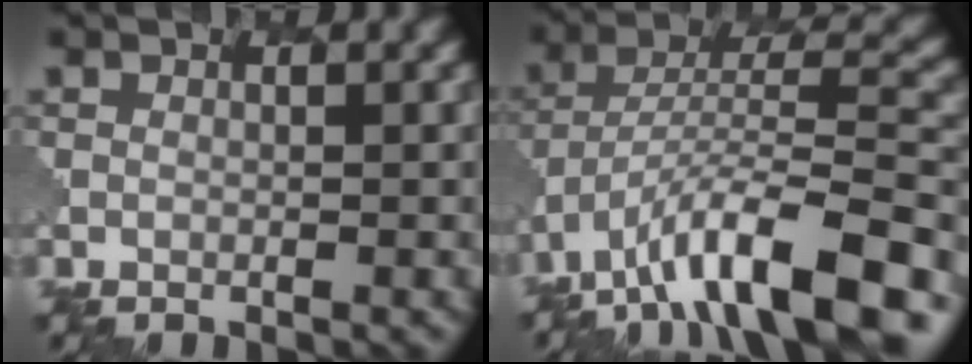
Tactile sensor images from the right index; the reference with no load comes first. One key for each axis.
{"total": 12.9, "fx": -8.1, "fy": 4.0, "fz": 9.2, "tx": -0.145, "ty": 0.018, "tz": -0.138}